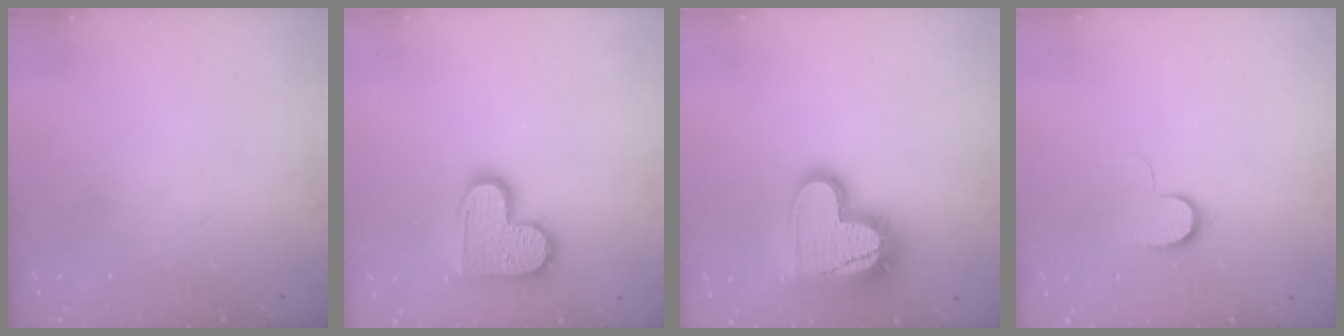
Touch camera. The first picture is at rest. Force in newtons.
{"total": 14.2, "press": 14.2, "slide": 1.1}
{"total": 18.1, "press": 18.1, "slide": 1.4}
{"total": 7.1, "press": 7.1, "slide": 0.7}